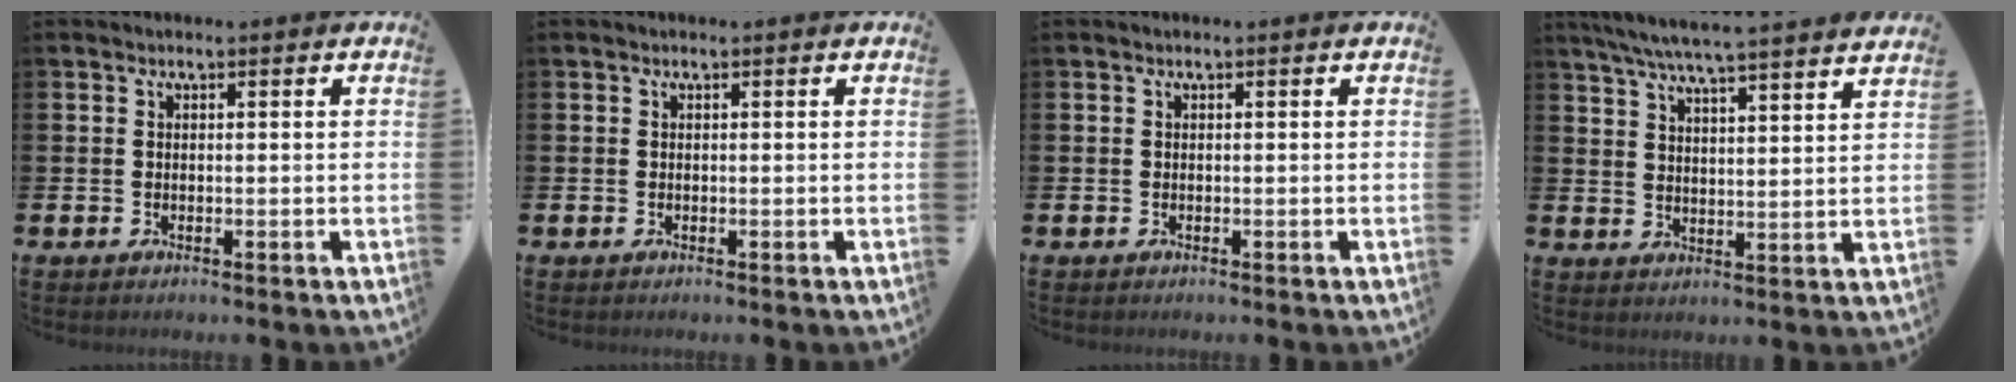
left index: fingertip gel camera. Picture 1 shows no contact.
{"total": 0.0}
{"total": 0.0}
{"total": 6.5, "force": [6.2, -0.3, 1.9], "torque": [-0.061, -0.037, 0.109]}